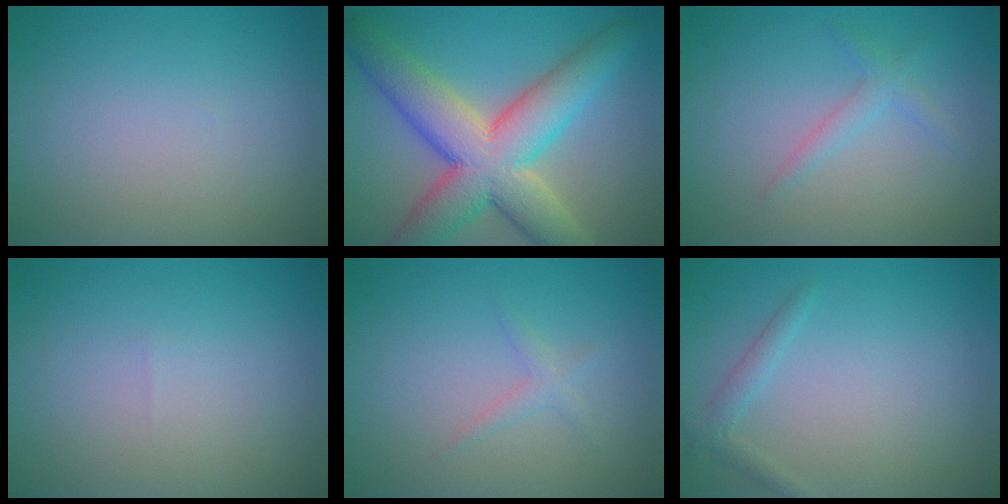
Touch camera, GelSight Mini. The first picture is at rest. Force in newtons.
{"total": 10.7, "press": 10.7, "slide": 0.6}
{"total": 1.4, "press": 1.4, "slide": 0.1}
{"total": 0.0}
{"total": 1.1, "press": 1.1, "slide": 0.0}
{"total": 1.4, "press": 1.4, "slide": 0.0}